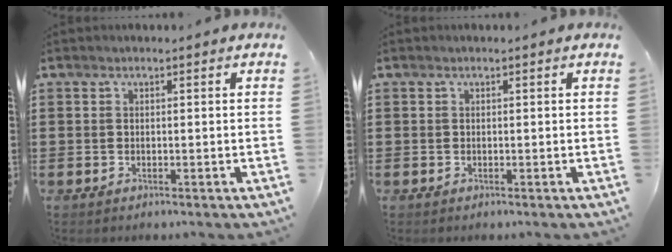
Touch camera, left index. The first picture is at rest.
{"total": 0.0}